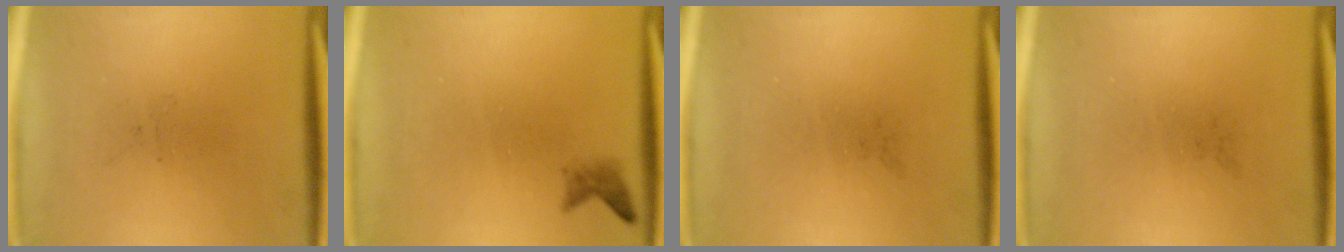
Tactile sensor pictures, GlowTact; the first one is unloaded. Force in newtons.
{"total": 1.3}
{"total": 0.0}
{"total": 0.0}